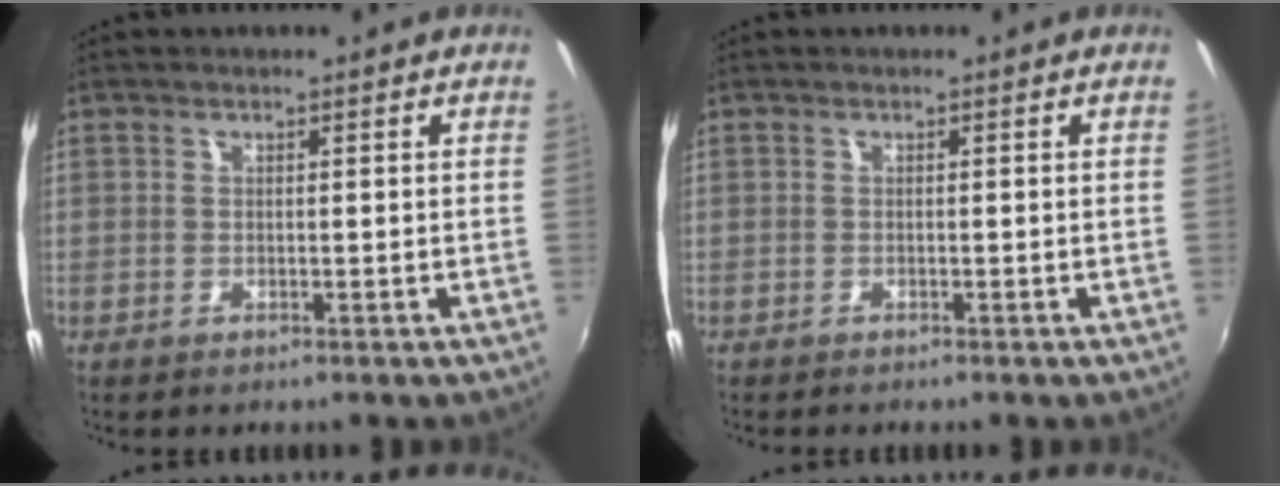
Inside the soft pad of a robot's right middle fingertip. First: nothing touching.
{"total": 0.6, "force": [-0.6, 0.0, 0.2], "torque": [-0.003, -0.003, -0.012]}